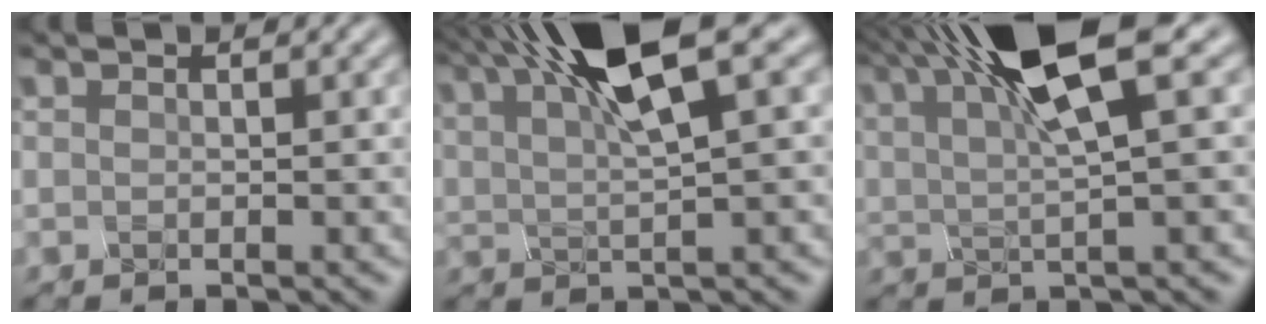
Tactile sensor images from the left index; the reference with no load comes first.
{"total": 7.8, "force": [4.5, 1.2, 6.2], "torque": [-0.097, 0.026, 0.095]}
{"total": 7.3, "force": [3.9, 0.8, 6.1], "torque": [-0.098, 0.021, 0.085]}